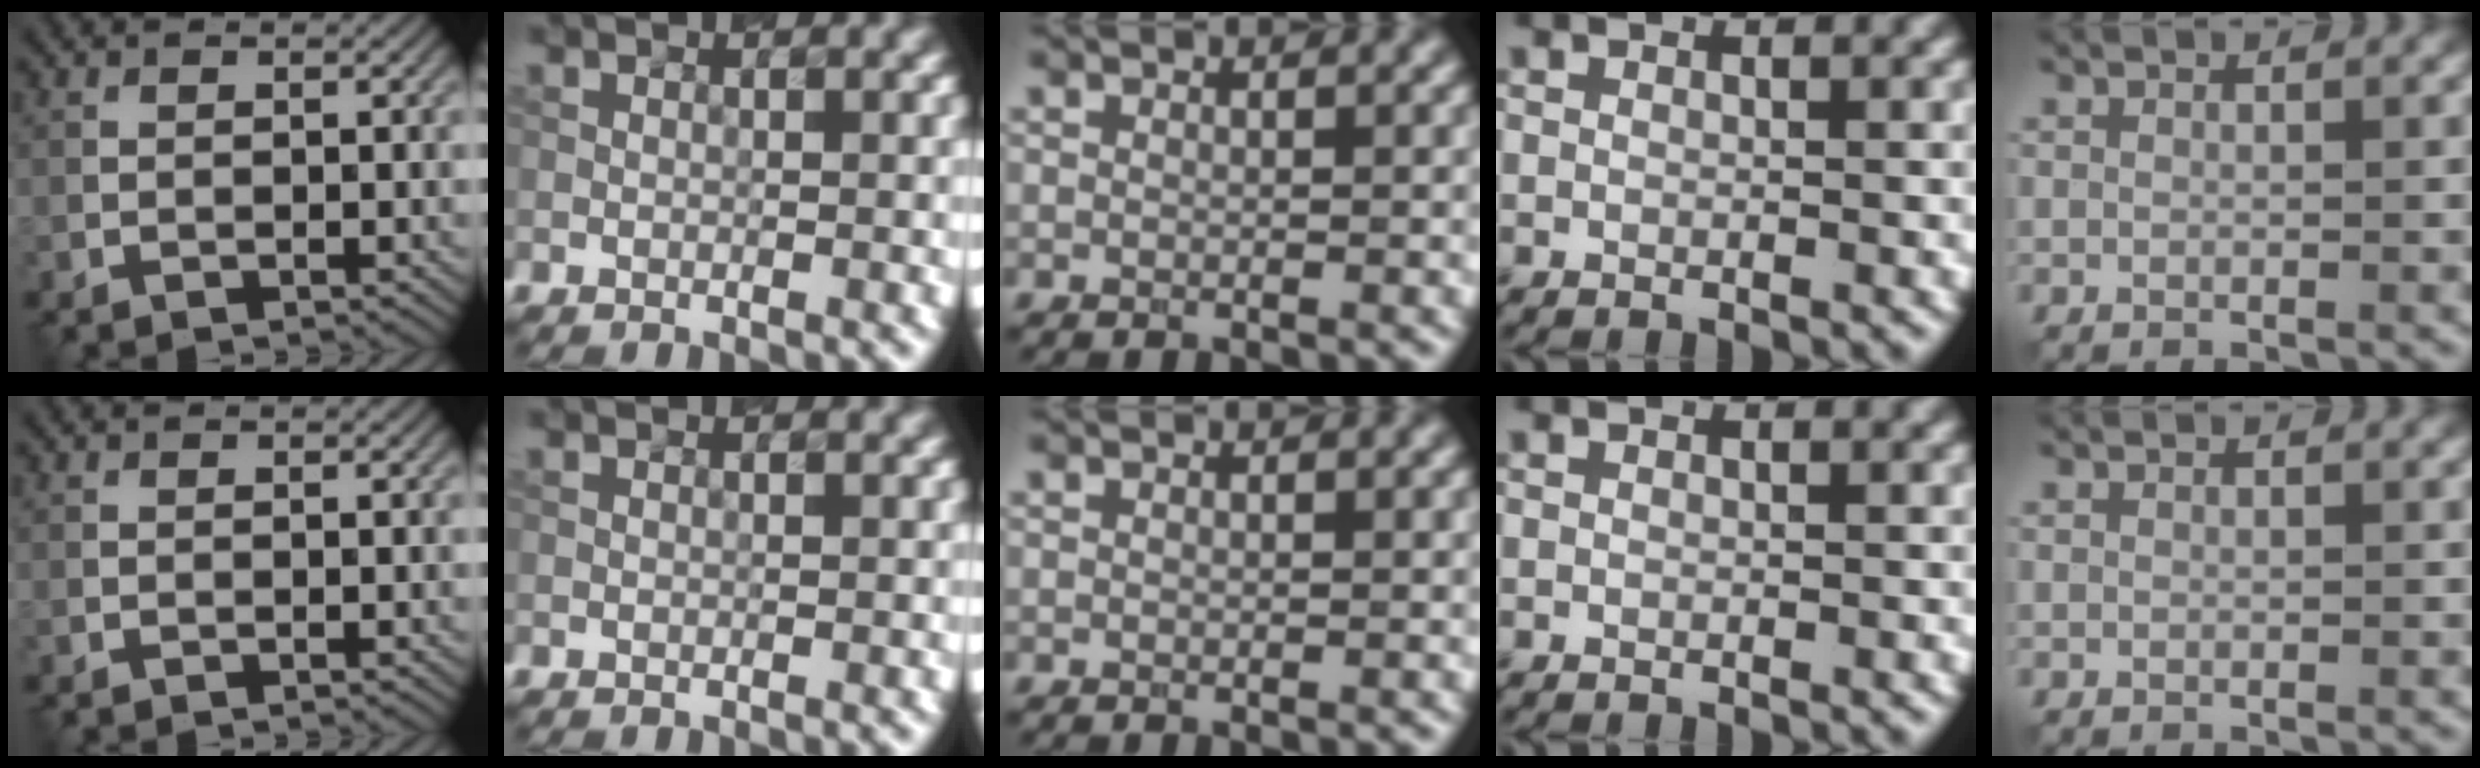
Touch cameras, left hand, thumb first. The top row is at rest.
{}